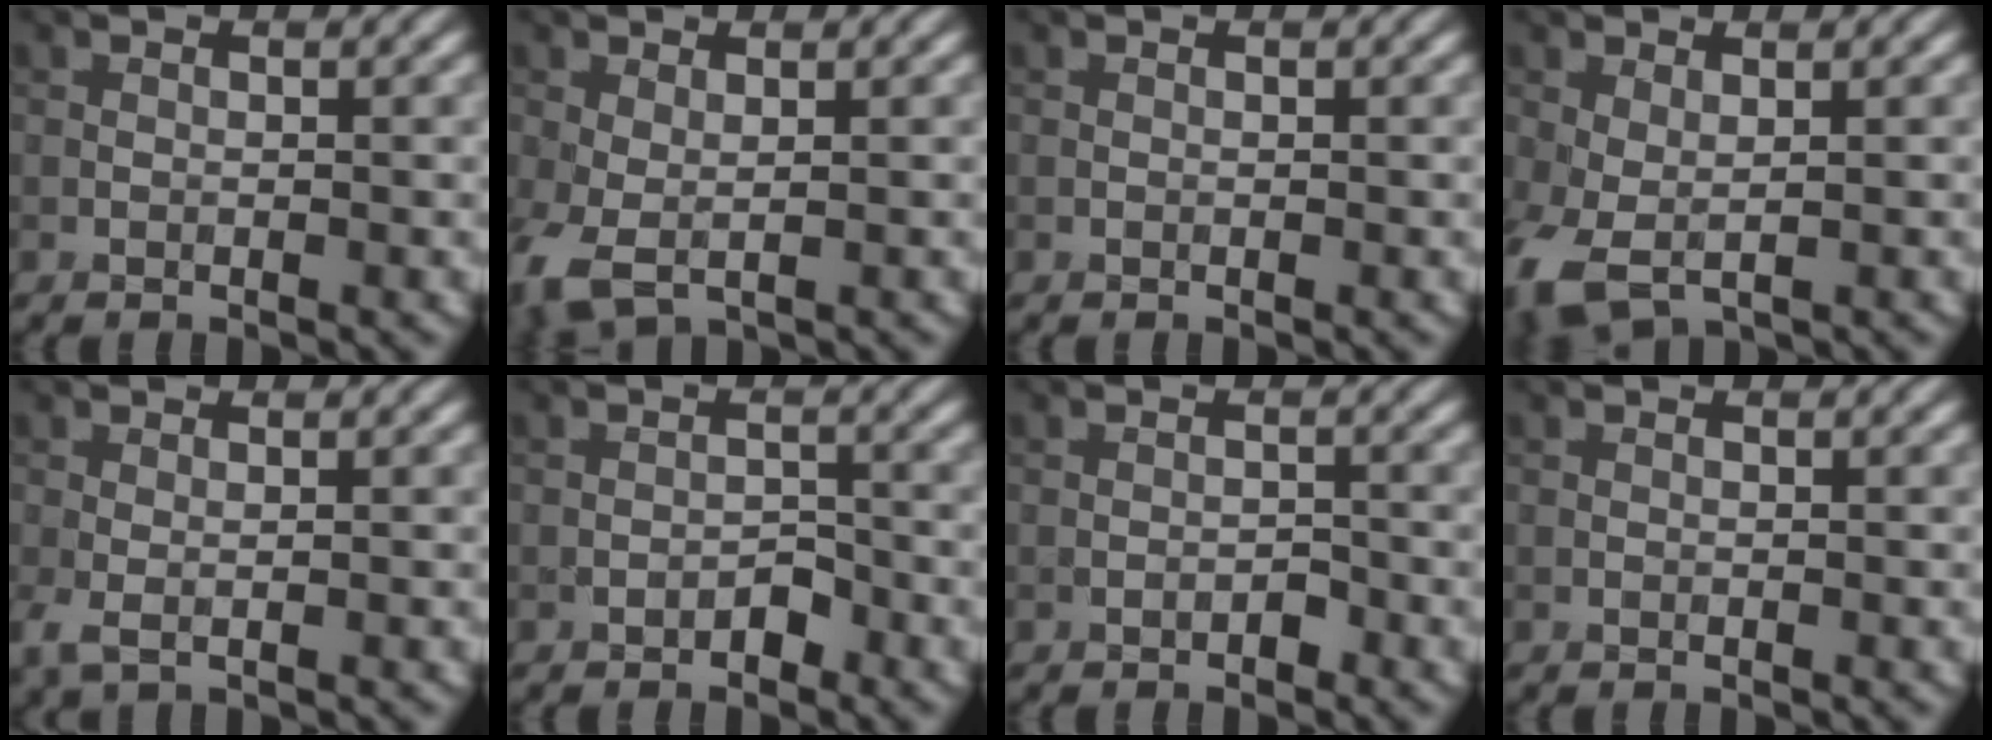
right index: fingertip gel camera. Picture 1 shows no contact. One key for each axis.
{"total": 3.1, "fx": -0.5, "fy": 1.7, "fz": 2.5, "tx": -0.072, "ty": -0.006, "tz": -0.011}
{"total": 0.0}
{"total": 3.8, "fx": -0.7, "fy": 2.2, "fz": 3.0, "tx": -0.083, "ty": -0.006, "tz": -0.013}
{"total": 1.5, "fx": -0.2, "fy": 0.6, "fz": 1.3, "tx": -0.038, "ty": -0.003, "tz": -0.007}
{"total": 1.3, "fx": -0.9, "fy": 0.7, "fz": 0.6, "tx": -0.007, "ty": 0.005, "tz": -0.016}
{"total": 0.8, "fx": -0.6, "fy": 0.4, "fz": 0.4, "tx": -0.005, "ty": 0.002, "tz": -0.011}
{"total": 0.0}